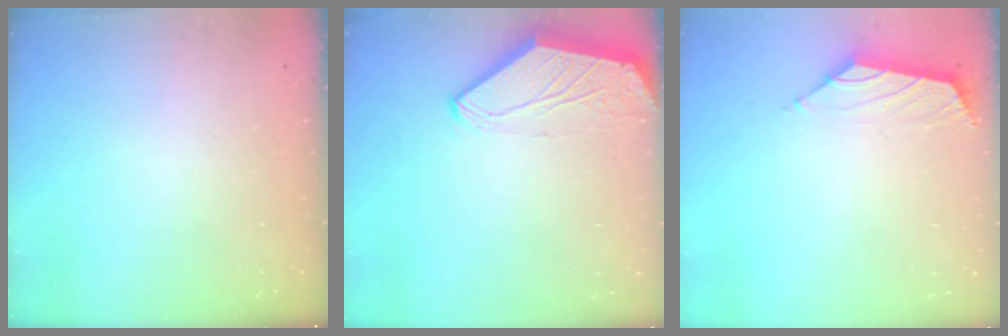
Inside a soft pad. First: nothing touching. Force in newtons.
{"total": 0.0}
{"total": 1.6, "press": 1.4, "slide": 0.7}